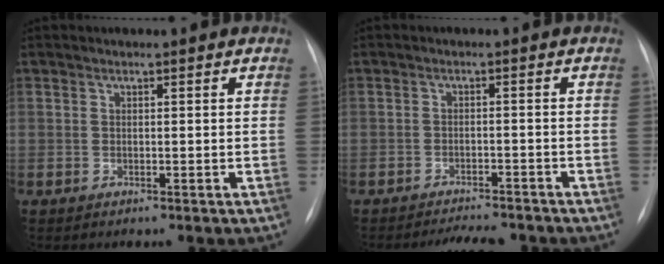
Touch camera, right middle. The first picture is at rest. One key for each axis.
{"total": 6.4, "fx": -5.9, "fy": 1.4, "fz": 1.9, "tx": -0.021, "ty": -0.004, "tz": -0.081}